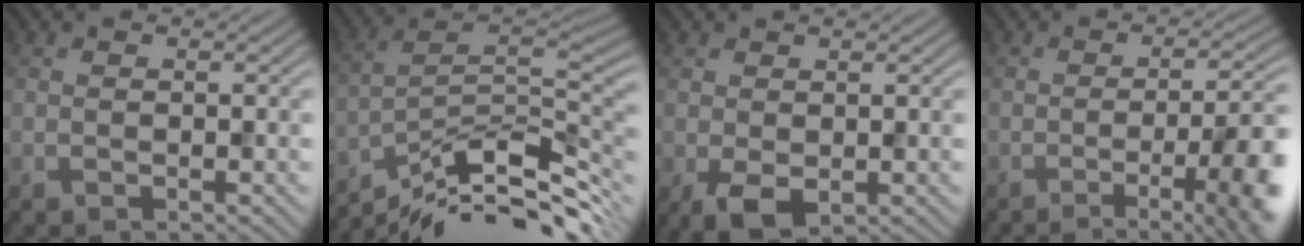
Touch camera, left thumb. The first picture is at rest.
{"total": 13.0, "force": [-9.5, 3.6, 8.1], "torque": [-0.146, 0.002, -0.164]}
{"total": 2.9, "force": [-0.7, 1.8, 2.1], "torque": [-0.050, -0.008, -0.009]}
{"total": 11.3, "force": [-4.0, 2.8, 10.1], "torque": [-0.122, -0.002, -0.061]}